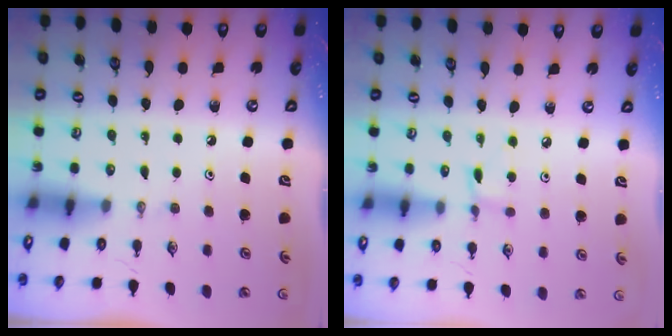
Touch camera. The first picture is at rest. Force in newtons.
{"total": 1.7, "press": 1.7, "slide": 0.1}